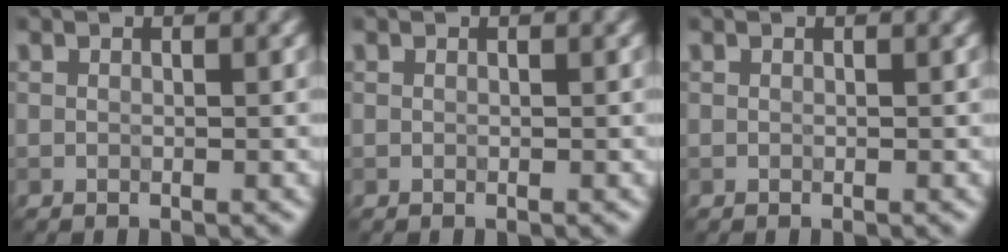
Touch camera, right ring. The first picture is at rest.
{"total": 0.0}
{"total": 0.0}